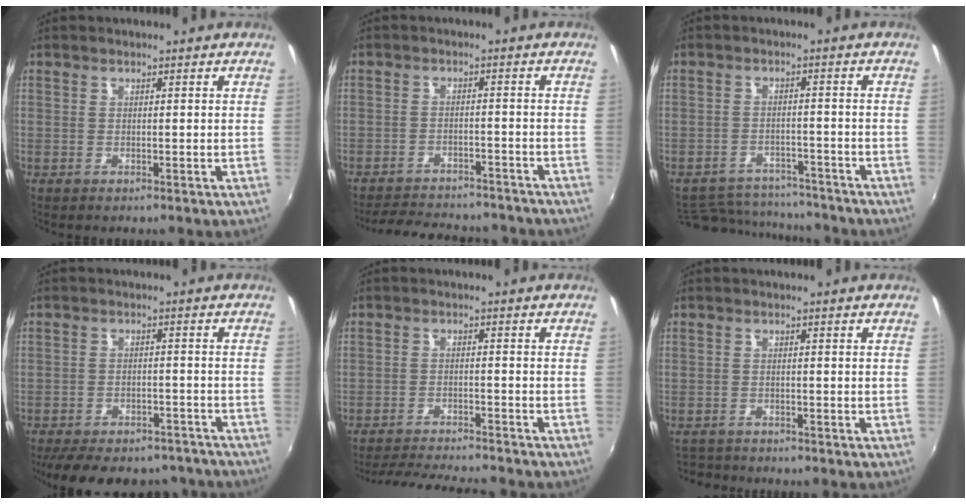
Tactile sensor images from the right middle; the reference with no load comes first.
{"total": 15.4, "force": [-13.6, 4.3, 5.7], "torque": [-0.120, 0.001, -0.179]}
{"total": 12.5, "force": [-11.3, 4.3, 3.3], "torque": [-0.085, 0.012, -0.156]}
{"total": 19.6, "force": [-16.5, 7.2, 7.8], "torque": [-0.166, 0.001, -0.207]}
{"total": 11.9, "force": [-11.0, 0.9, 4.6], "torque": [-0.103, -0.012, -0.166]}
{"total": 3.2, "force": [-3.1, 0.8, 0.1], "torque": [-0.017, -0.007, -0.057]}